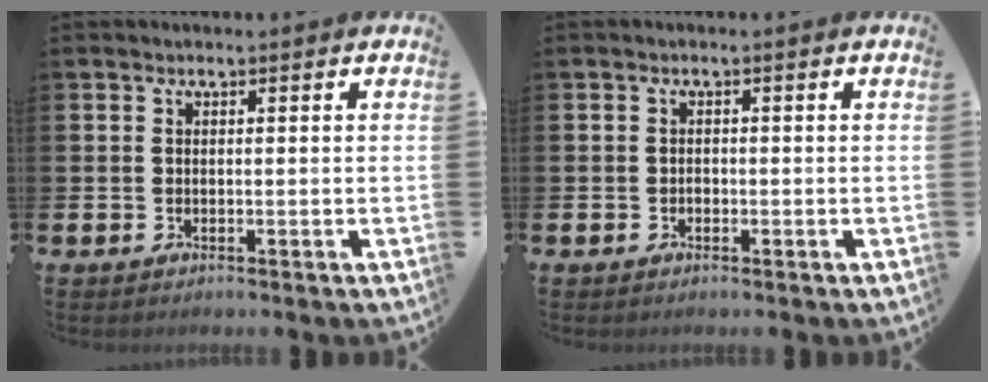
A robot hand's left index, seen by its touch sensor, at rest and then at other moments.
{"total": 0.7, "force": [-0.3, 0.6, 0.2], "torque": [-0.005, 0.003, -0.008]}